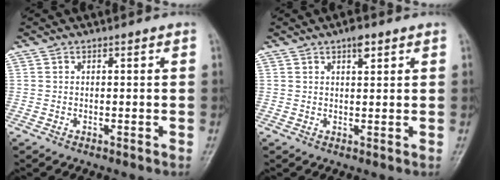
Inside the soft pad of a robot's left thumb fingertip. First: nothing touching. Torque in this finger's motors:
{"motor_torque": [0.60, 0.30, 0.17, -0.28, 0.01]}